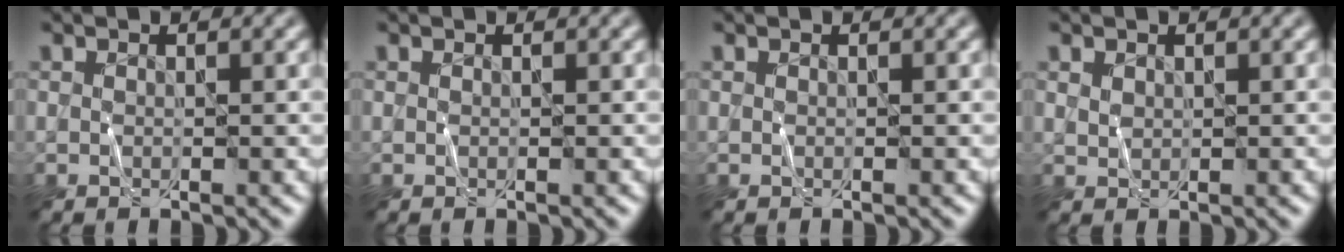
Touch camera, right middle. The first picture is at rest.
{"total": 0.0}
{"total": 0.0}
{"total": 0.9, "force": [0.5, 0.7, 0.3], "torque": [-0.010, -0.001, 0.014]}